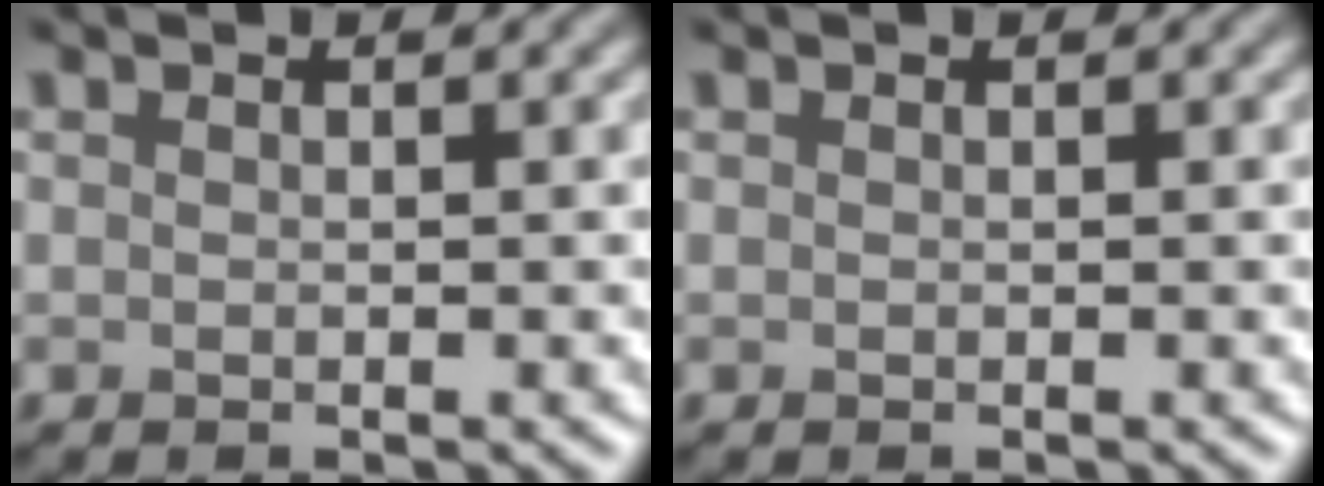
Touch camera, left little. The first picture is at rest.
{"total": 0.0}